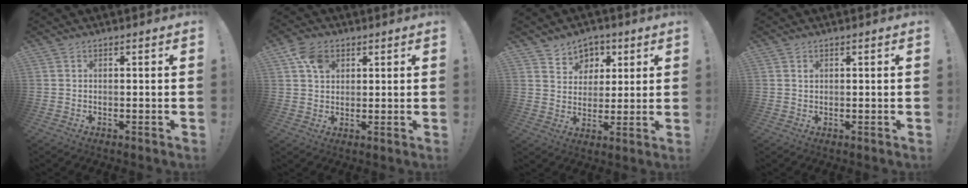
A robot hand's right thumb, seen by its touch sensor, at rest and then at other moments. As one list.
[{"total": 7.1, "force": [3.0, 5.3, 3.7], "torque": [-0.061, 0.004, 0.060]}, {"total": 7.1, "force": [3.8, 6.0, 0.6], "torque": [-0.002, -0.035, 0.075]}, {"total": 0.7, "force": [0.3, 0.6, 0.3], "torque": [0.002, -0.002, 0.004]}]